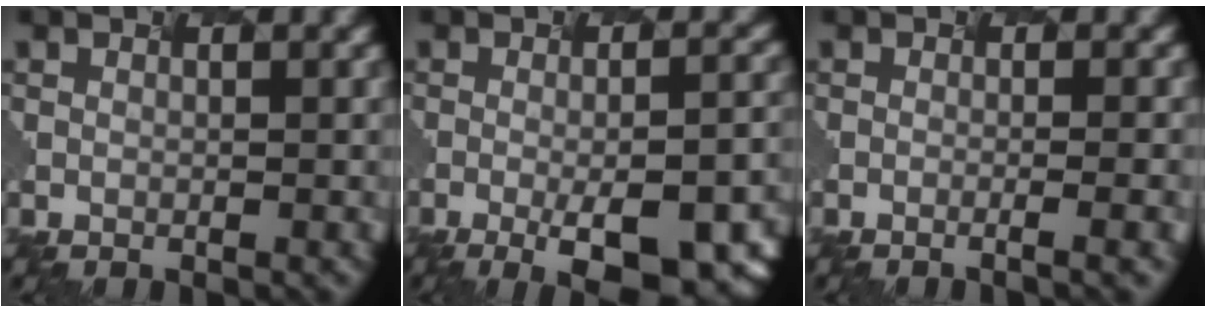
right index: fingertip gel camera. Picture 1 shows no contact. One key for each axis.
{"total": 11.0, "fx": -4.6, "fy": 3.8, "fz": 9.3, "tx": -0.100, "ty": -0.011, "tz": -0.033}
{"total": 3.0, "fx": -1.0, "fy": 0.8, "fz": 2.7, "tx": -0.017, "ty": 0.004, "tz": -0.012}